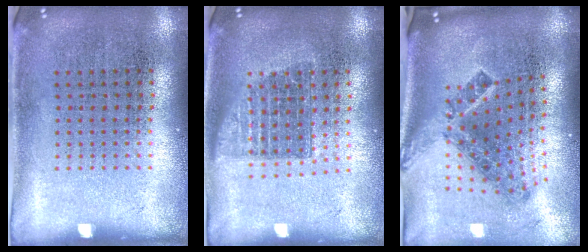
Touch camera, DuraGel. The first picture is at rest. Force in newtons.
{"total": 1.4, "press": 1.1, "slide": 0.8}
{"total": 2.1, "press": 1.3, "slide": 1.6}